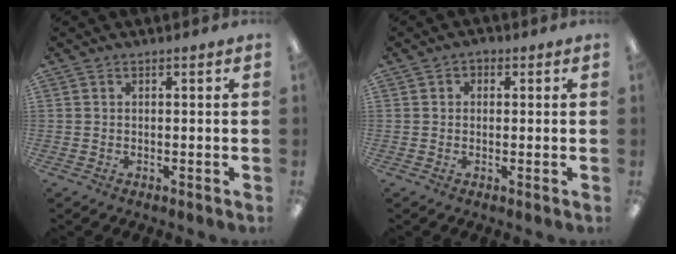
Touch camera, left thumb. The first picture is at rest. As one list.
[{"total": 1.5, "force": [0.1, 1.4, 0.6], "torque": [-0.003, 0.002, -0.001]}]